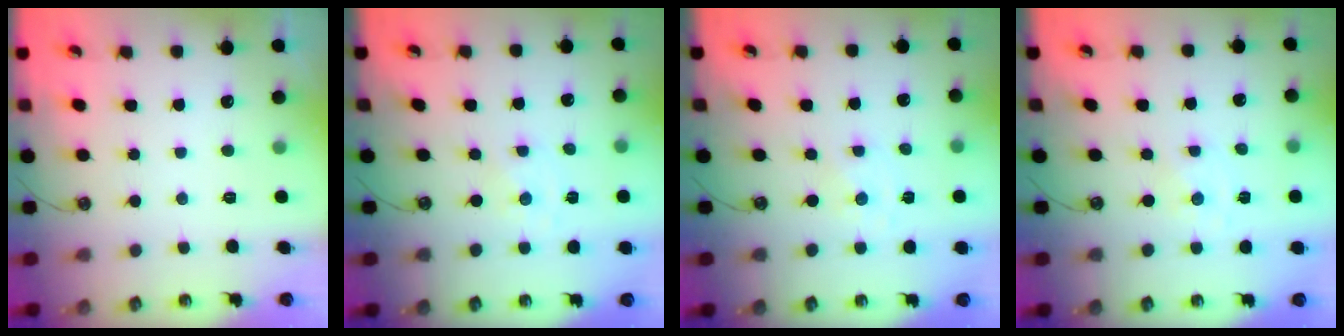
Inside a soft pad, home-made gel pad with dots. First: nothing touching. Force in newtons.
{"total": 0.0}
{"total": 0.0}
{"total": 0.0}